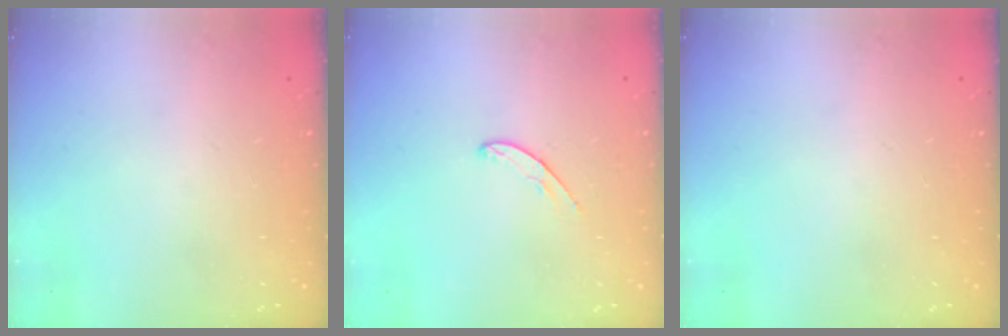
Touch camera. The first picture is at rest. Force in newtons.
{"total": 5.0, "press": 4.9, "slide": 0.4}
{"total": 0.0}